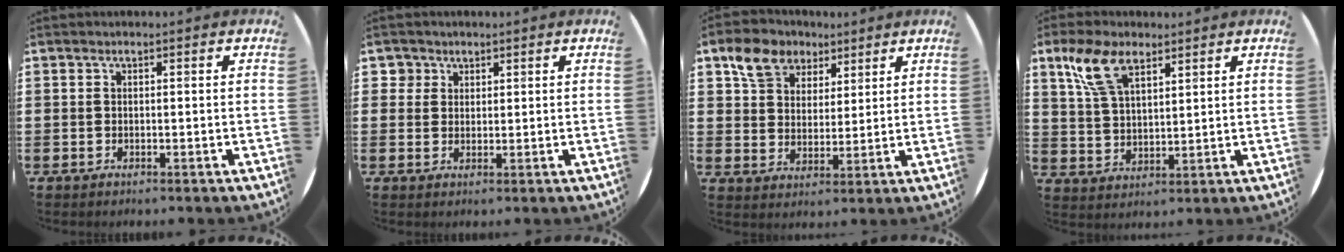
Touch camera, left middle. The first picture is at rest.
{"total": 2.3, "force": [1.6, 1.7, 0.1], "torque": [0.008, 0.000, 0.027]}
{"total": 6.8, "force": [4.8, 4.5, 1.6], "torque": [-0.047, 0.006, 0.089]}
{"total": 7.4, "force": [4.8, 3.3, 4.6], "torque": [-0.104, 0.006, 0.088]}